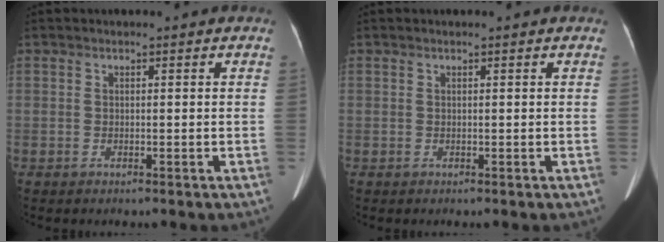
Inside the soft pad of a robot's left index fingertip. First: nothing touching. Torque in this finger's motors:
{"motor_torque": [0.12, -0.01, -0.06, -0.01]}